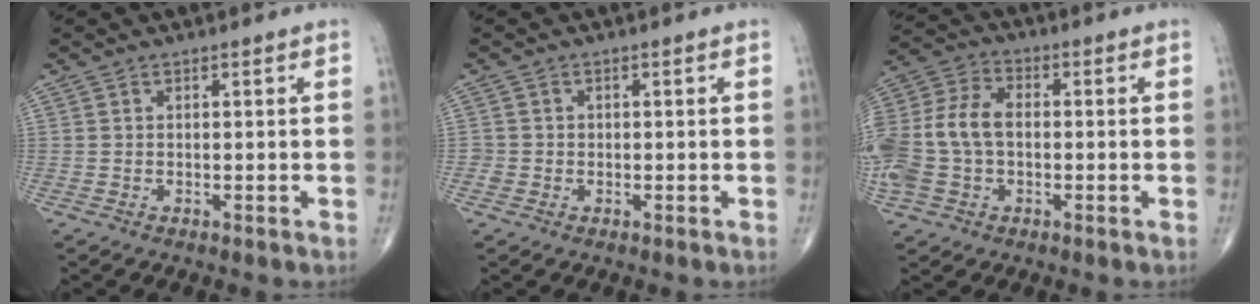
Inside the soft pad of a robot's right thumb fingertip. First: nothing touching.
{"total": 1.5, "force": [-0.3, 1.4, 0.0], "torque": [0.013, 0.008, -0.009]}
{"total": 14.2, "force": [-1.0, 9.7, 10.3], "torque": [-0.232, 0.033, -0.020]}